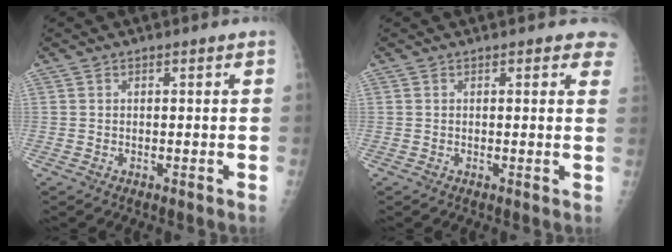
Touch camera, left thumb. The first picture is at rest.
{"total": 3.6, "force": [2.7, 1.4, 1.8], "torque": [0.005, -0.005, 0.019]}